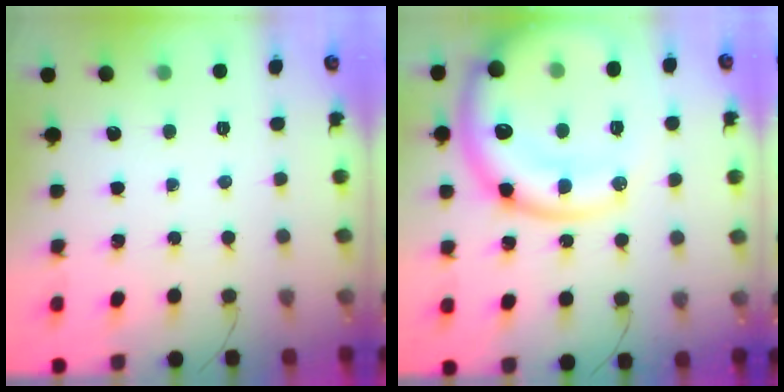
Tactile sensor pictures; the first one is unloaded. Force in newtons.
{"total": 25.1, "press": 24.8, "slide": 3.9}